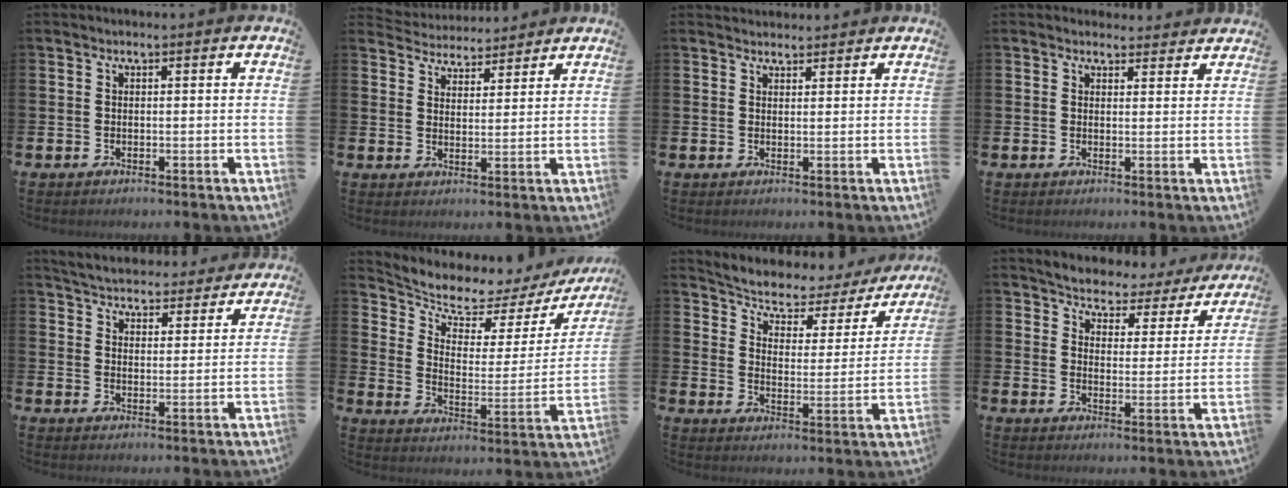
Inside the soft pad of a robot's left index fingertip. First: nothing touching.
{"total": 4.5, "force": [4.3, 1.0, -0.5], "torque": [-0.012, -0.025, 0.079]}
{"total": 2.1, "force": [2.0, 0.7, -0.1], "torque": [0.007, -0.007, 0.036]}
{"total": 2.3, "force": [2.2, 0.8, -0.1], "torque": [0.009, -0.009, 0.038]}
{"total": 5.3, "force": [5.2, 0.9, 0.2], "torque": [-0.025, -0.040, 0.090]}
{"total": 6.3, "force": [5.5, 2.4, 1.8], "torque": [-0.072, -0.040, 0.090]}
{"total": 5.3, "force": [4.5, 2.3, 1.4], "torque": [-0.058, -0.032, 0.071]}
{"total": 4.6, "force": [4.4, 1.1, 0.3], "torque": [-0.028, -0.040, 0.070]}